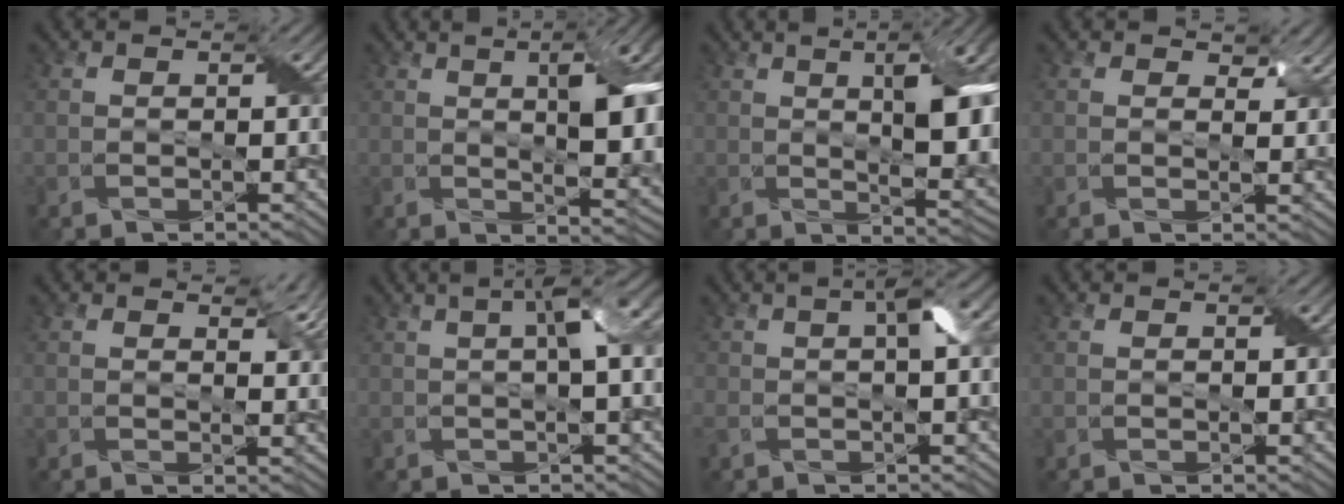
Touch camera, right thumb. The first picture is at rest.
{"total": 12.3, "force": [2.6, 4.4, 11.2], "torque": [-0.144, 0.026, 0.031]}
{"total": 13.5, "force": [3.1, 4.8, 12.2], "torque": [-0.162, 0.026, 0.045]}
{"total": 2.2, "force": [1.5, 1.1, 1.1], "torque": [-0.020, -0.005, 0.024]}
{"total": 3.3, "force": [2.0, 1.4, 2.1], "torque": [-0.033, -0.003, 0.032]}
{"total": 6.0, "force": [1.3, 1.5, 5.7], "torque": [-0.092, 0.023, 0.017]}
{"total": 5.2, "force": [0.5, 1.9, 4.8], "torque": [-0.101, 0.011, 0.002]}
{"total": 0.0}